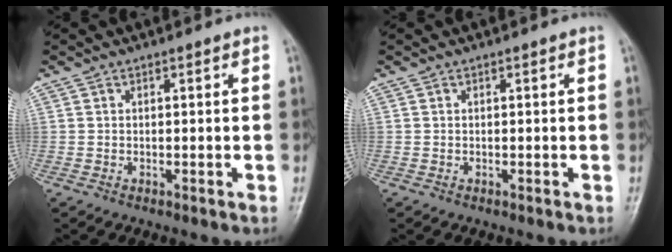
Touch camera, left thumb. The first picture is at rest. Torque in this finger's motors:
{"motor_torque": [0.00, 0.01, -0.09, -0.09, 0.00]}